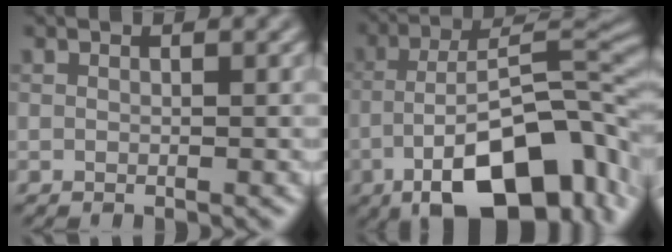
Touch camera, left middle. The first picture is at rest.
{"total": 14.5, "force": [-6.2, 6.0, 11.7], "torque": [-0.185, 0.000, -0.103]}